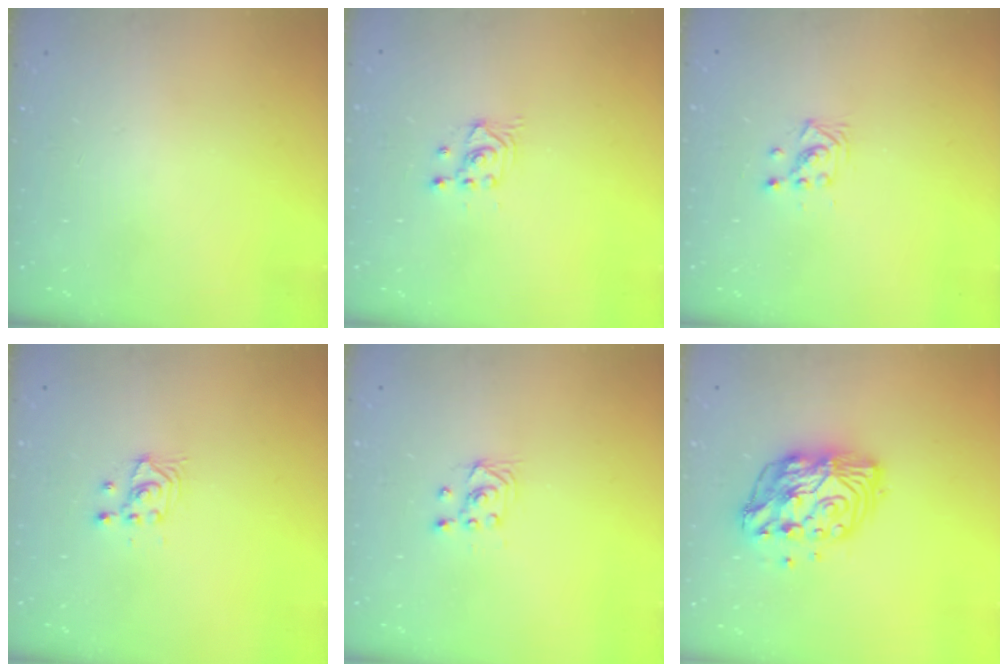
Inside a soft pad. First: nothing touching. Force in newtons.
{"total": 2.7, "press": 2.7, "slide": 0.2}
{"total": 3.7, "press": 3.7, "slide": 0.1}
{"total": 3.8, "press": 3.8, "slide": 0.4}
{"total": 2.9, "press": 2.7, "slide": 1.0}
{"total": 12.6, "press": 12.6, "slide": 1.1}